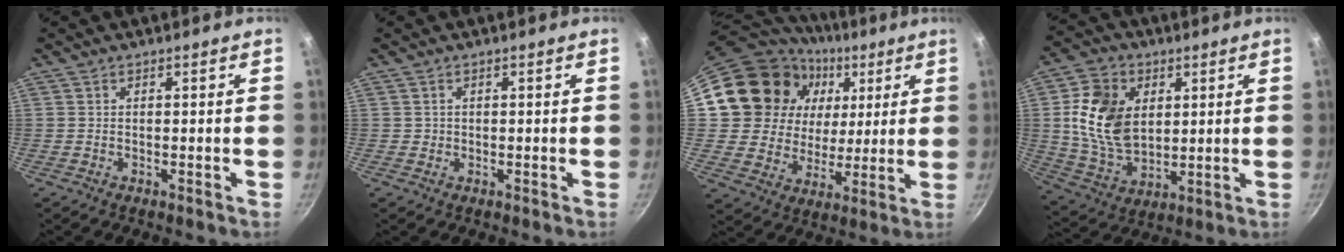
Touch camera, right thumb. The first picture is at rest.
{"total": 0.6, "force": [0.1, 0.6, 0.0], "torque": [0.005, 0.001, 0.001]}
{"total": 20.8, "force": [8.0, 16.9, 9.1], "torque": [-0.148, -0.004, 0.146]}
{"total": 15.2, "force": [2.9, 10.8, 10.3], "torque": [-0.173, -0.011, 0.062]}